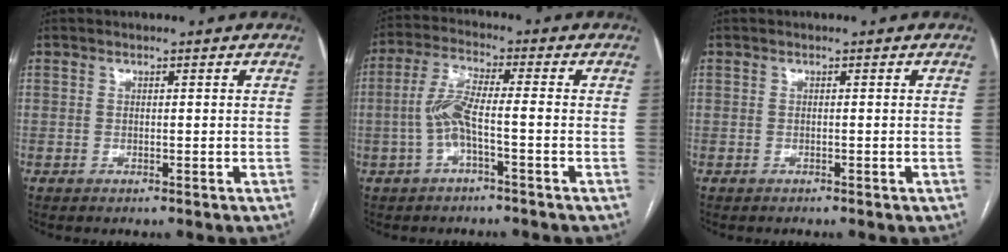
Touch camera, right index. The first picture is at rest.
{"total": 6.2, "force": [-1.5, 0.9, 6.0], "torque": [-0.130, 0.015, -0.032]}
{"total": 0.0}